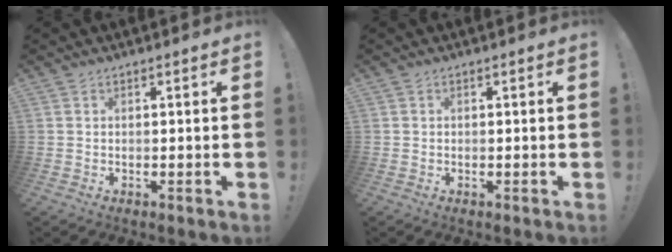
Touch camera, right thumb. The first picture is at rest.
{"total": 0.0}